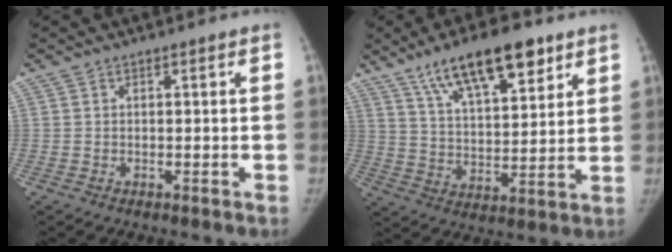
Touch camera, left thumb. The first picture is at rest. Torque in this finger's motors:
{"motor_torque": [0.72, -0.04, 1.38, -1.22, 0.13]}